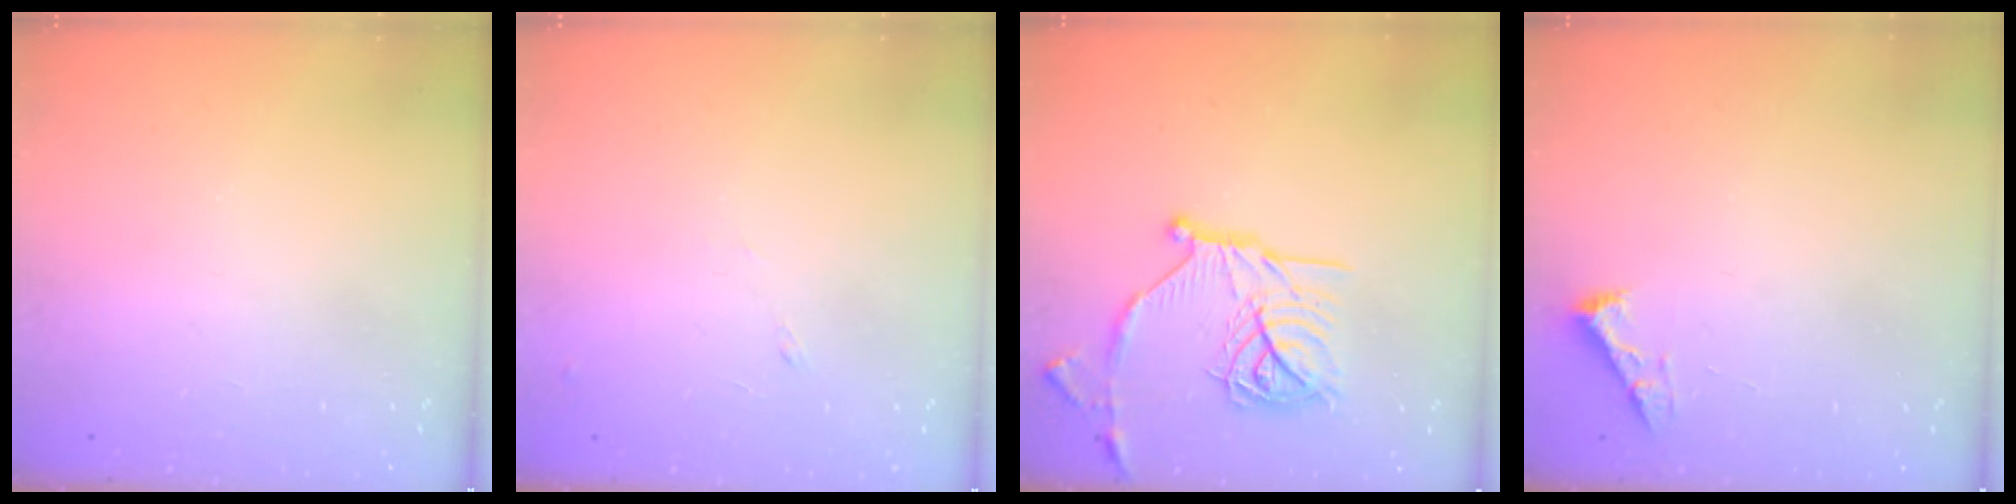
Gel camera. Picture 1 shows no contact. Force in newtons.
{"total": 5.8, "press": 5.7, "slide": 0.8}
{"total": 19.6, "press": 19.5, "slide": 1.7}
{"total": 2.5, "press": 2.5, "slide": 0.3}